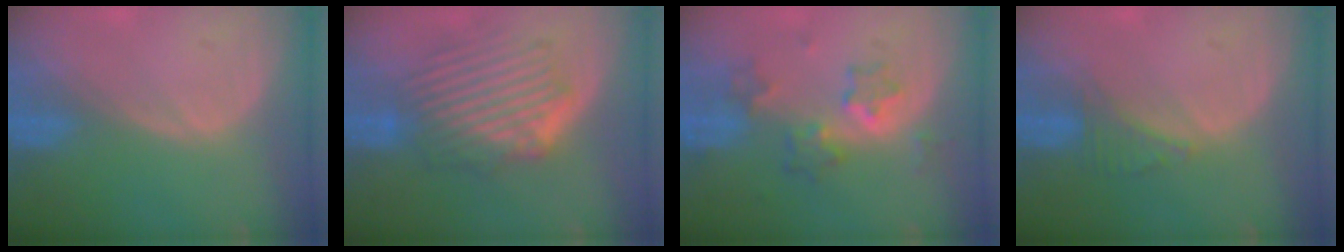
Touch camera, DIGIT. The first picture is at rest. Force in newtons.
{"total": 9.2, "press": 8.3, "slide": 4.0}
{"total": 6.2, "press": 5.8, "slide": 1.9}
{"total": 2.5, "press": 2.5, "slide": 0.2}